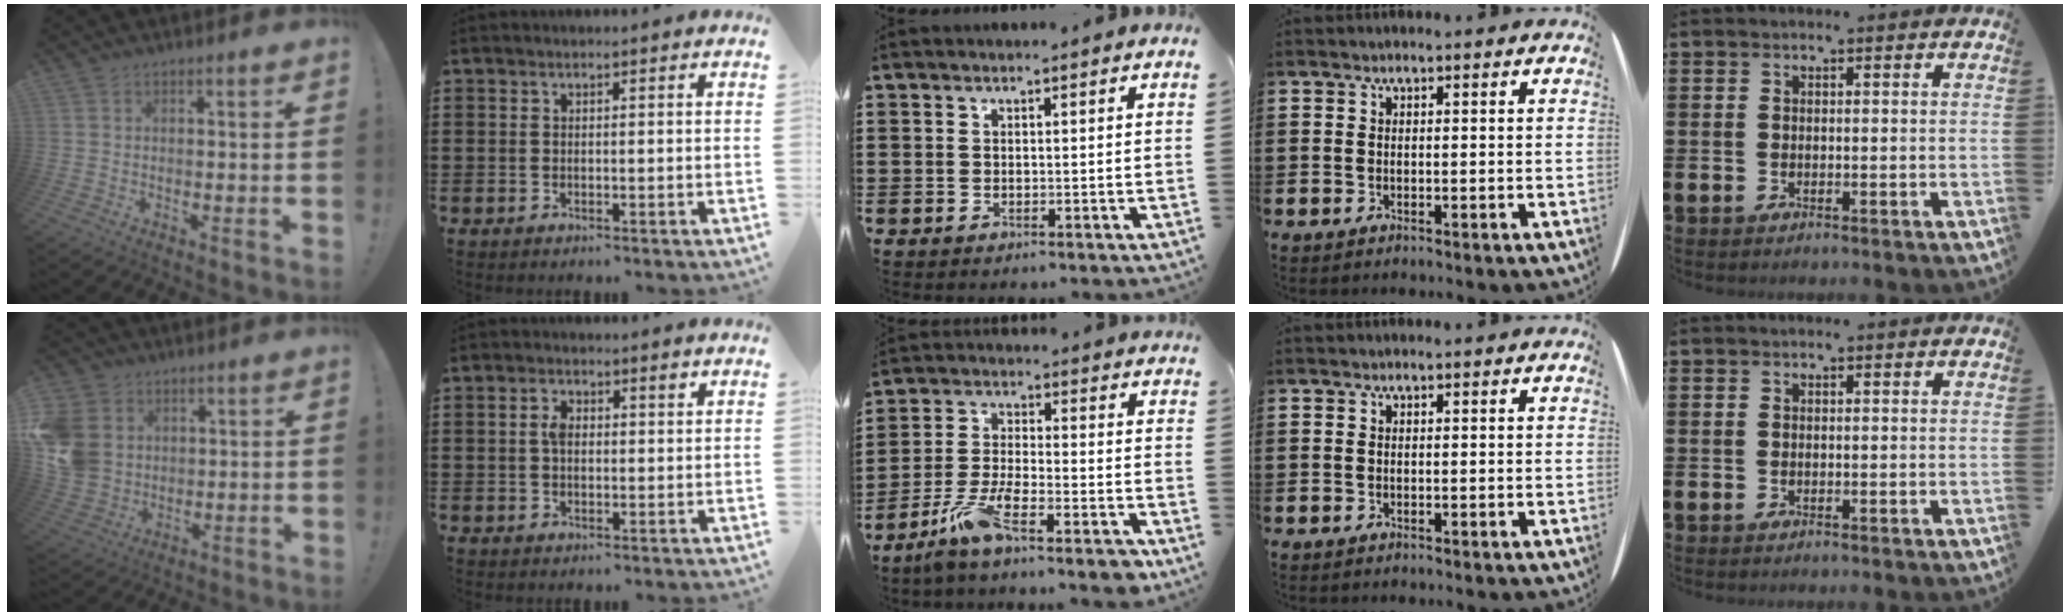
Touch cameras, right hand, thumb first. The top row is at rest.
{"thumb": {"total": 11.6, "force": [2.5, 10.0, 5.3], "torque": [-0.119, -0.008, 0.055]}, "index": {"total": 2.9, "force": [0.6, 1.4, 2.5], "torque": [-0.043, 0.005, 0.006]}, "middle": {"total": 8.8, "force": [-6.4, 1.7, 5.8], "torque": [-0.125, -0.002, -0.124]}}